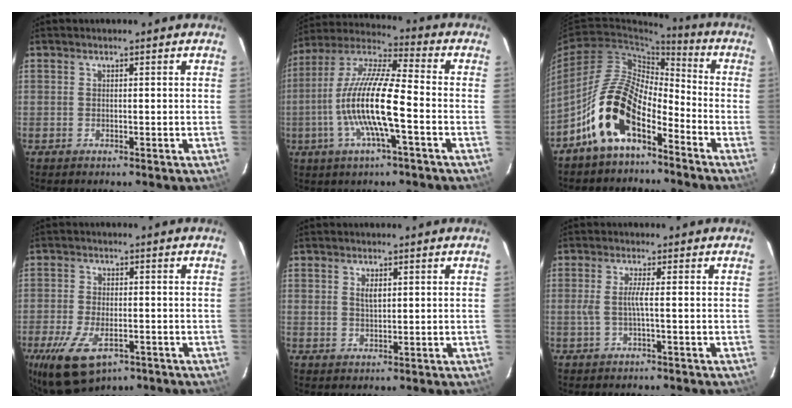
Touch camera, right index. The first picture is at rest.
{"total": 15.1, "force": [-3.8, 2.2, 14.4], "torque": [-0.282, -0.002, -0.079]}
{"total": 13.0, "force": [-7.9, 5.9, 8.5], "torque": [-0.160, 0.017, -0.151]}
{"total": 11.4, "force": [-5.9, 5.8, 7.9], "torque": [-0.180, -0.030, -0.098]}
{"total": 2.4, "force": [0.9, 1.4, 1.7], "torque": [-0.029, 0.002, 0.016]}
{"total": 2.6, "force": [-0.5, -0.4, 2.5], "torque": [-0.049, 0.002, -0.007]}